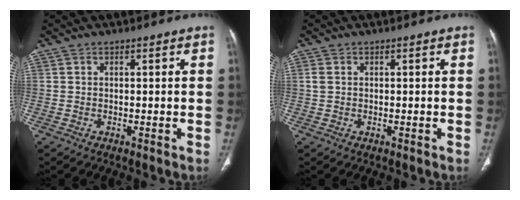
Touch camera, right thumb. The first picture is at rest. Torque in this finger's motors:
{"motor_torque": [-0.26, 0.09, -0.18, 0.26, -0.01]}